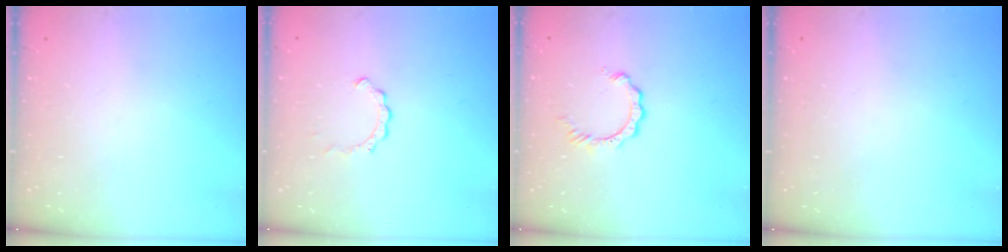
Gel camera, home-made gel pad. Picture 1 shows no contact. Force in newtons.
{"total": 2.4, "press": 2.4, "slide": 0.2}
{"total": 2.8, "press": 2.8, "slide": 0.5}
{"total": 0.0}